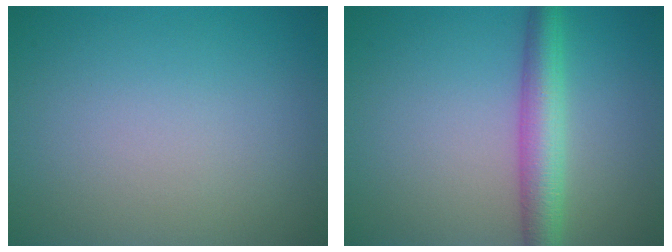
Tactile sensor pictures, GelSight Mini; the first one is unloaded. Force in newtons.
{"total": 4.2, "press": 4.2, "slide": 0.1}